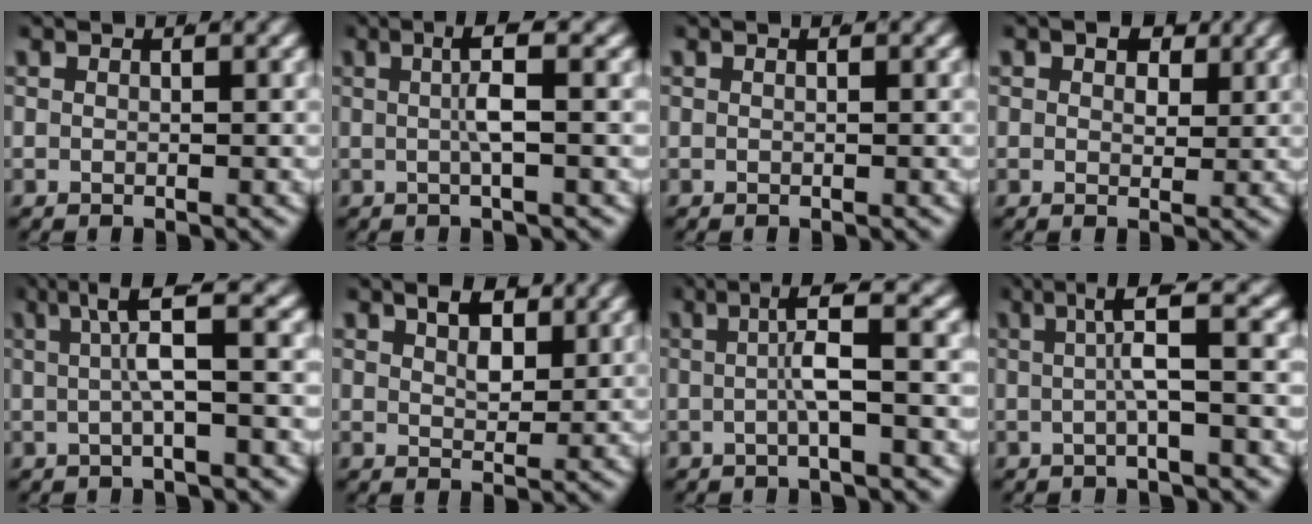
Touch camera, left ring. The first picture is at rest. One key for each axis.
{"total": 3.0, "fx": 0.5, "fy": -0.5, "fz": 2.9, "tx": -0.048, "ty": 0.006, "tz": 0.008}
{"total": 0.0}
{"total": 2.1, "fx": 1.0, "fy": 1.4, "fz": 1.3, "tx": -0.021, "ty": -0.015, "tz": 0.023}
{"total": 4.1, "fx": 1.2, "fy": -0.2, "fz": 4.0, "tx": -0.060, "ty": 0.014, "tz": 0.015}
{"total": 3.7, "fx": 2.1, "fy": 1.8, "fz": 2.4, "tx": -0.029, "ty": -0.009, "tz": 0.038}
{"total": 3.4, "fx": 0.1, "fy": -0.6, "fz": 3.4, "tx": -0.050, "ty": 0.014, "tz": -0.001}
{"total": 3.8, "fx": 0.8, "fy": -0.4, "fz": 3.7, "tx": -0.052, "ty": 0.015, "tz": 0.009}